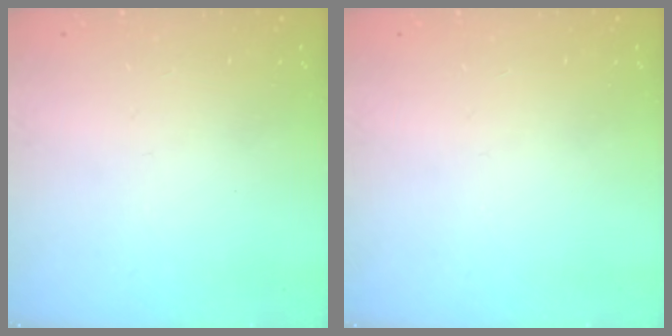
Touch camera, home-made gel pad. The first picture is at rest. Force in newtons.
{"total": 0.0}